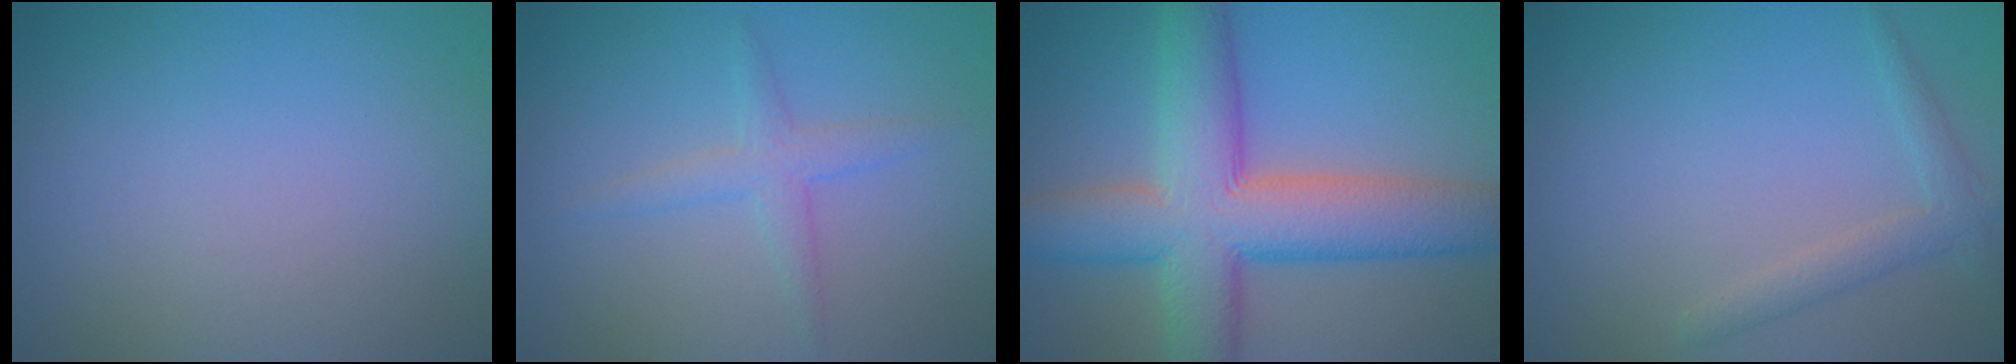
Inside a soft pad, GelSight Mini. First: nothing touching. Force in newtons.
{"total": 2.2, "press": 2.2, "slide": 0.1}
{"total": 10.4, "press": 10.4, "slide": 0.5}
{"total": 1.9, "press": 1.9, "slide": 0.1}